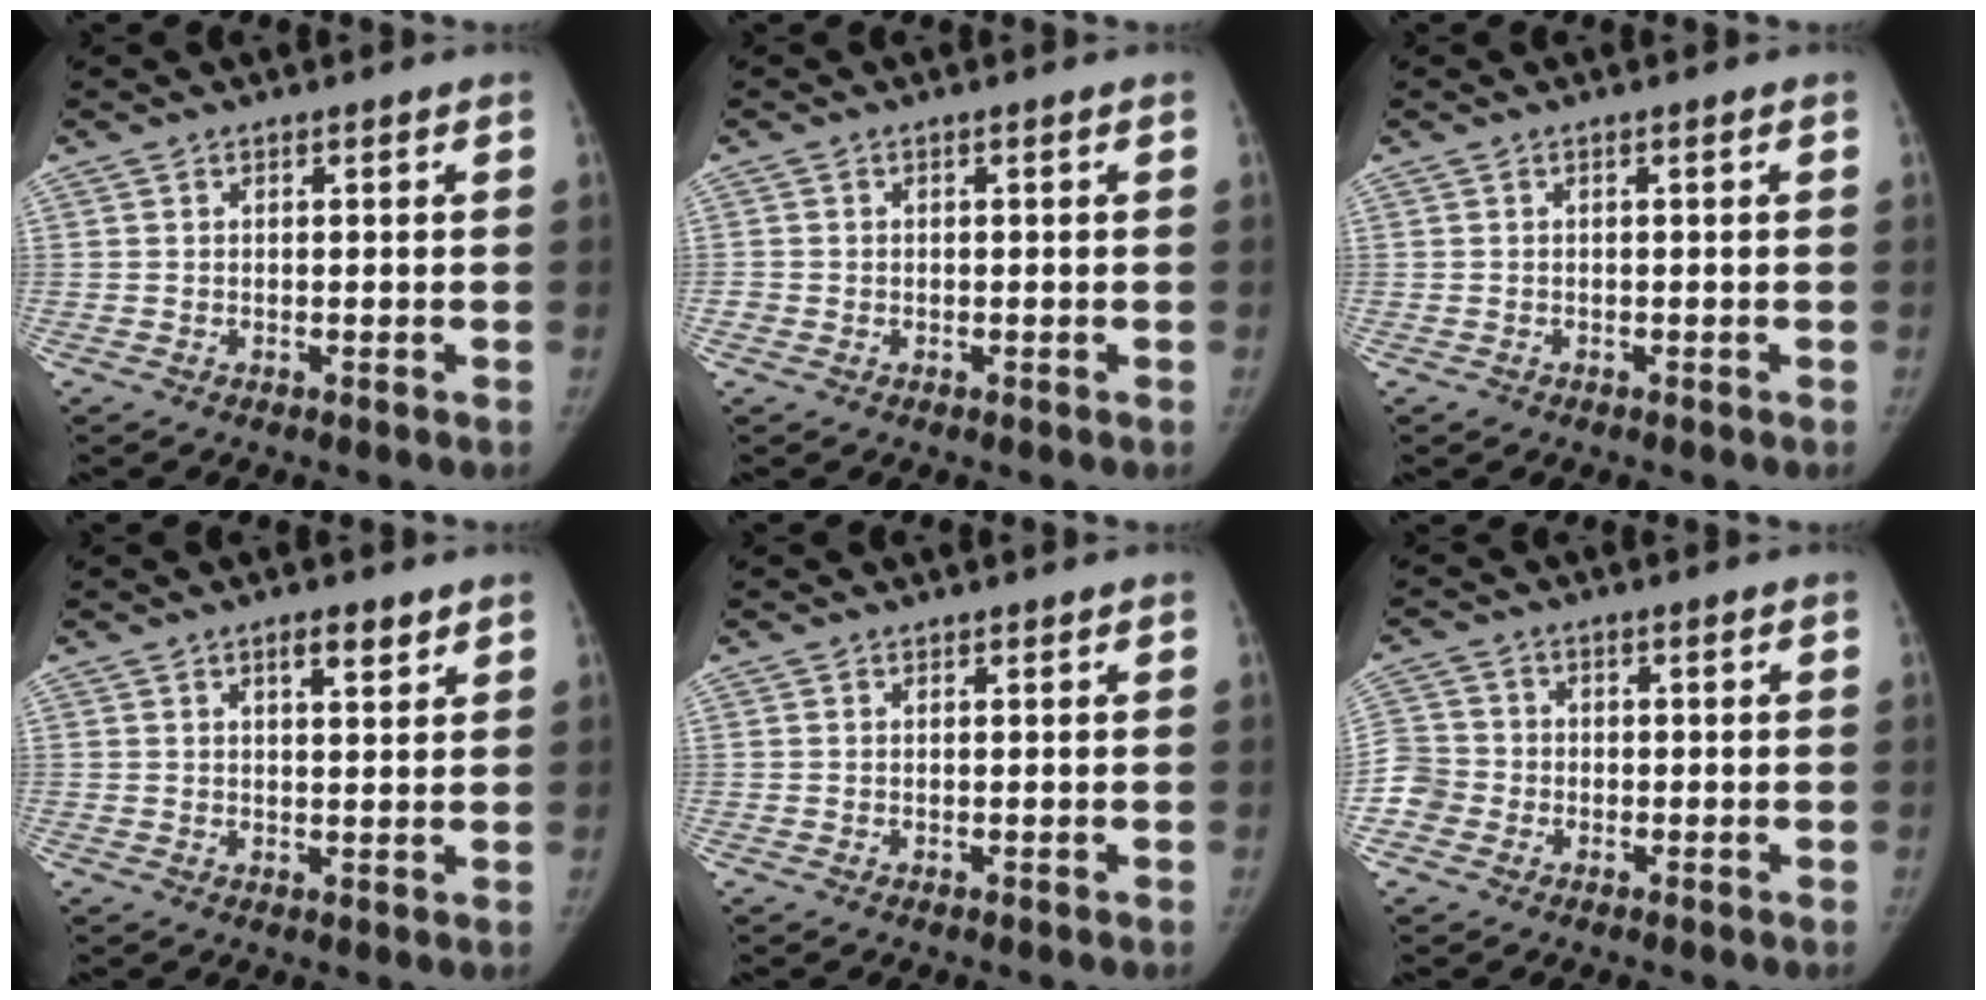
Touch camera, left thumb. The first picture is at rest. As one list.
[{"total": 0.9, "force": [-0.3, 0.9, 0.0], "torque": [0.008, 0.005, -0.008]}, {"total": 0.5, "force": [-0.3, 0.4, 0.0], "torque": [0.008, 0.002, -0.005]}, {"total": 3.9, "force": [2.5, 1.3, 2.6], "torque": [-0.025, -0.013, 0.036]}, {"total": 0.0}, {"total": 5.6, "force": [-1.9, 5.1, 1.1], "torque": [-0.006, 0.015, -0.044]}]